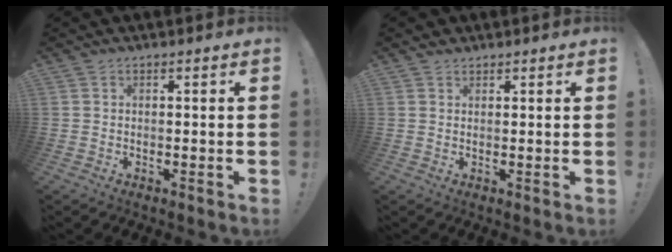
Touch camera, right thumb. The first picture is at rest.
{"total": 1.3, "force": [1.1, 0.7, 0.3], "torque": [-0.005, -0.003, 0.021]}